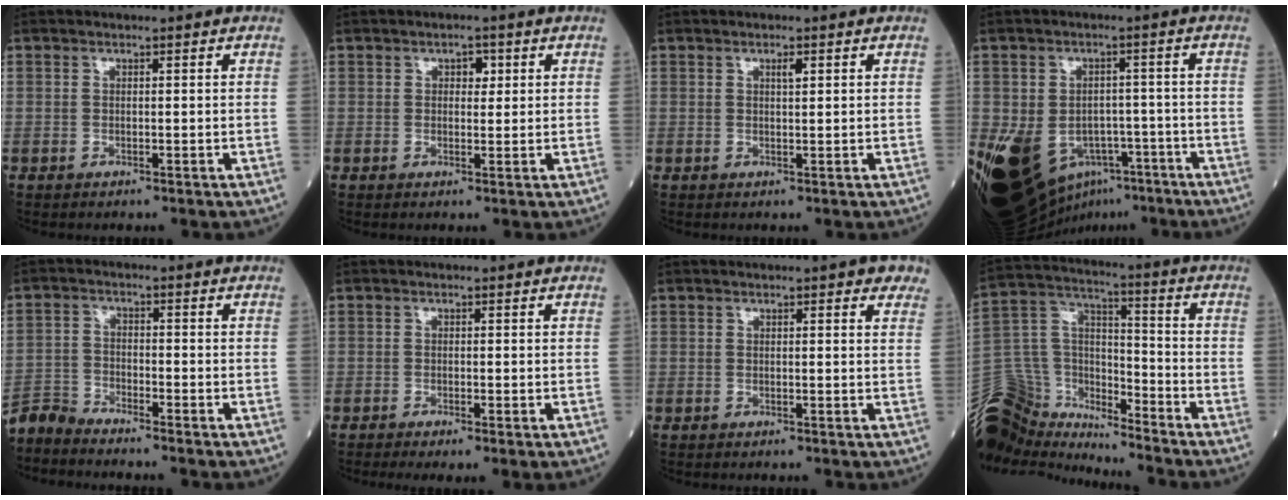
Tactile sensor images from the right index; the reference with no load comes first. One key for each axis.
{"total": 2.0, "fx": 0.7, "fy": 1.3, "fz": 1.4, "tx": -0.015, "ty": 0.005, "tz": 0.009}
{"total": 1.2, "fx": 0.6, "fy": 0.2, "fz": 1.0, "tx": -0.017, "ty": -0.001, "tz": 0.008}
{"total": 15.9, "fx": -7.6, "fy": 11.1, "fz": 8.5, "tx": -0.172, "ty": 0.008, "tz": -0.106}
{"total": 4.0, "fx": -4.0, "fy": -0.3, "fz": -0.2, "tx": 0.003, "ty": -0.016, "tz": -0.080}
{"total": 2.5, "fx": -1.4, "fy": 0.5, "fz": 2.1, "tx": -0.035, "ty": -0.008, "tz": -0.021}
{"total": 3.7, "fx": 2.6, "fy": 0.8, "fz": 2.6, "tx": -0.024, "ty": 0.007, "tz": 0.021}
{"total": 16.0, "fx": -14.6, "fy": 5.6, "fz": 3.5, "tx": -0.088, "ty": 0.065, "tz": -0.260}